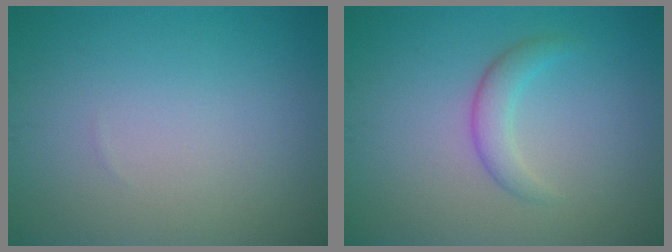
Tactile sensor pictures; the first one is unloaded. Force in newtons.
{"total": 2.2, "press": 2.2, "slide": 0.1}